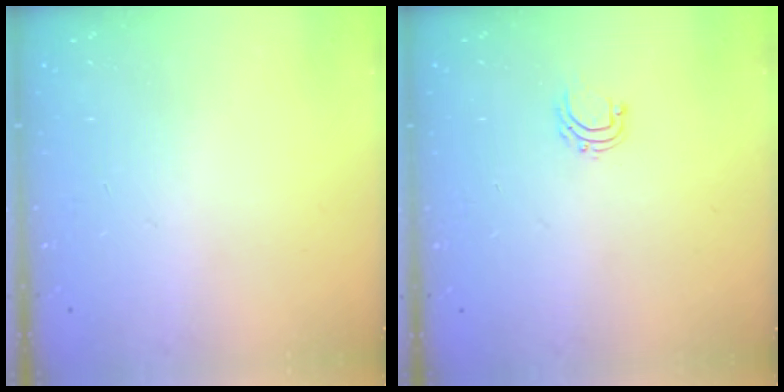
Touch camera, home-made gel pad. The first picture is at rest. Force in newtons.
{"total": 4.5, "press": 4.5, "slide": 0.3}